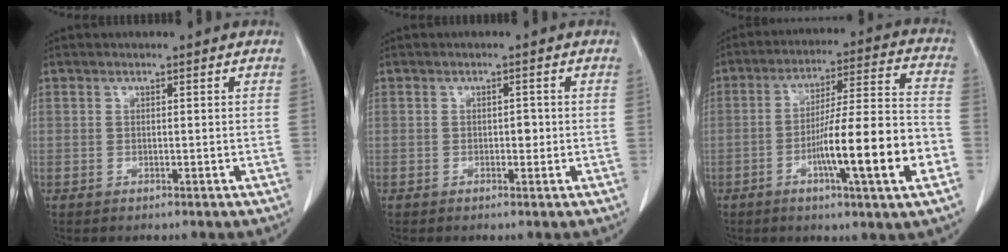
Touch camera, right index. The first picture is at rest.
{"total": 1.2, "force": [-0.1, 0.8, 0.9], "torque": [-0.009, 0.003, -0.001]}
{"total": 16.1, "force": [-5.3, 0.4, 15.2], "torque": [-0.249, 0.001, -0.082]}